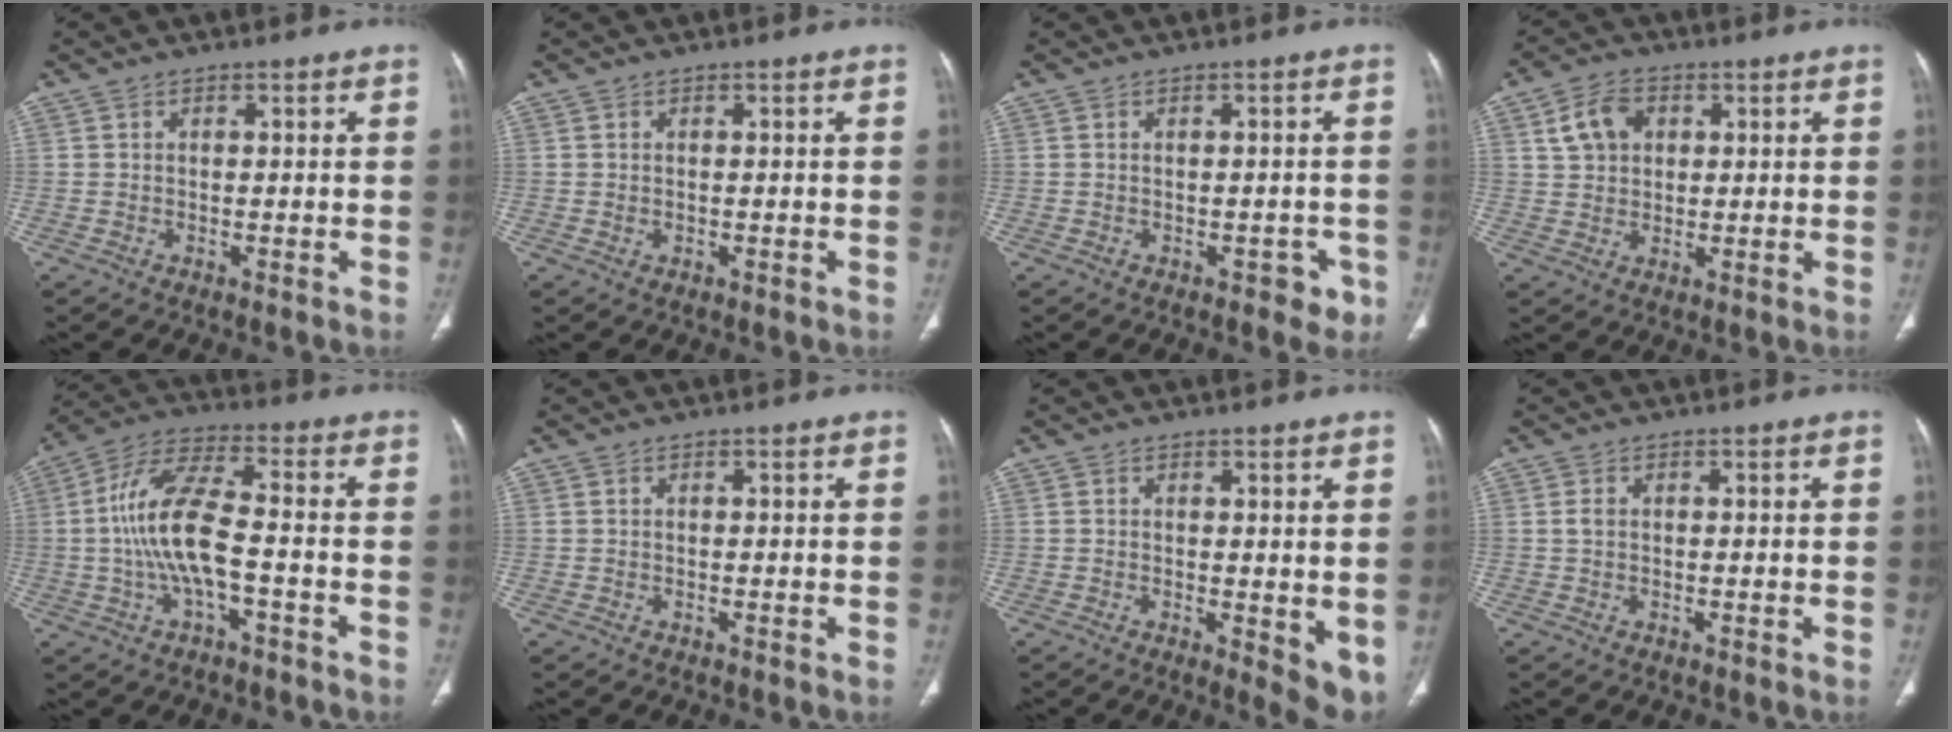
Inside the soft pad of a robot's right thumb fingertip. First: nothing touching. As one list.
[{"total": 0.6, "force": [-0.1, 0.4, 0.4], "torque": [-0.014, 0.004, 0.003]}, {"total": 3.2, "force": [-1.6, 2.1, 1.9], "torque": [-0.004, 0.010, -0.016]}, {"total": 6.9, "force": [2.3, 5.1, 3.9], "torque": [-0.057, 0.003, 0.040]}, {"total": 12.8, "force": [-2.0, 4.6, 11.8], "torque": [-0.250, 0.040, -0.038]}, {"total": 0.0}, {"total": 6.1, "force": [-0.1, 2.4, 5.6], "torque": [-0.067, -0.017, 0.003]}, {"total": 1.1, "force": [0.1, 0.8, 0.8], "torque": [-0.017, 0.001, 0.001]}]